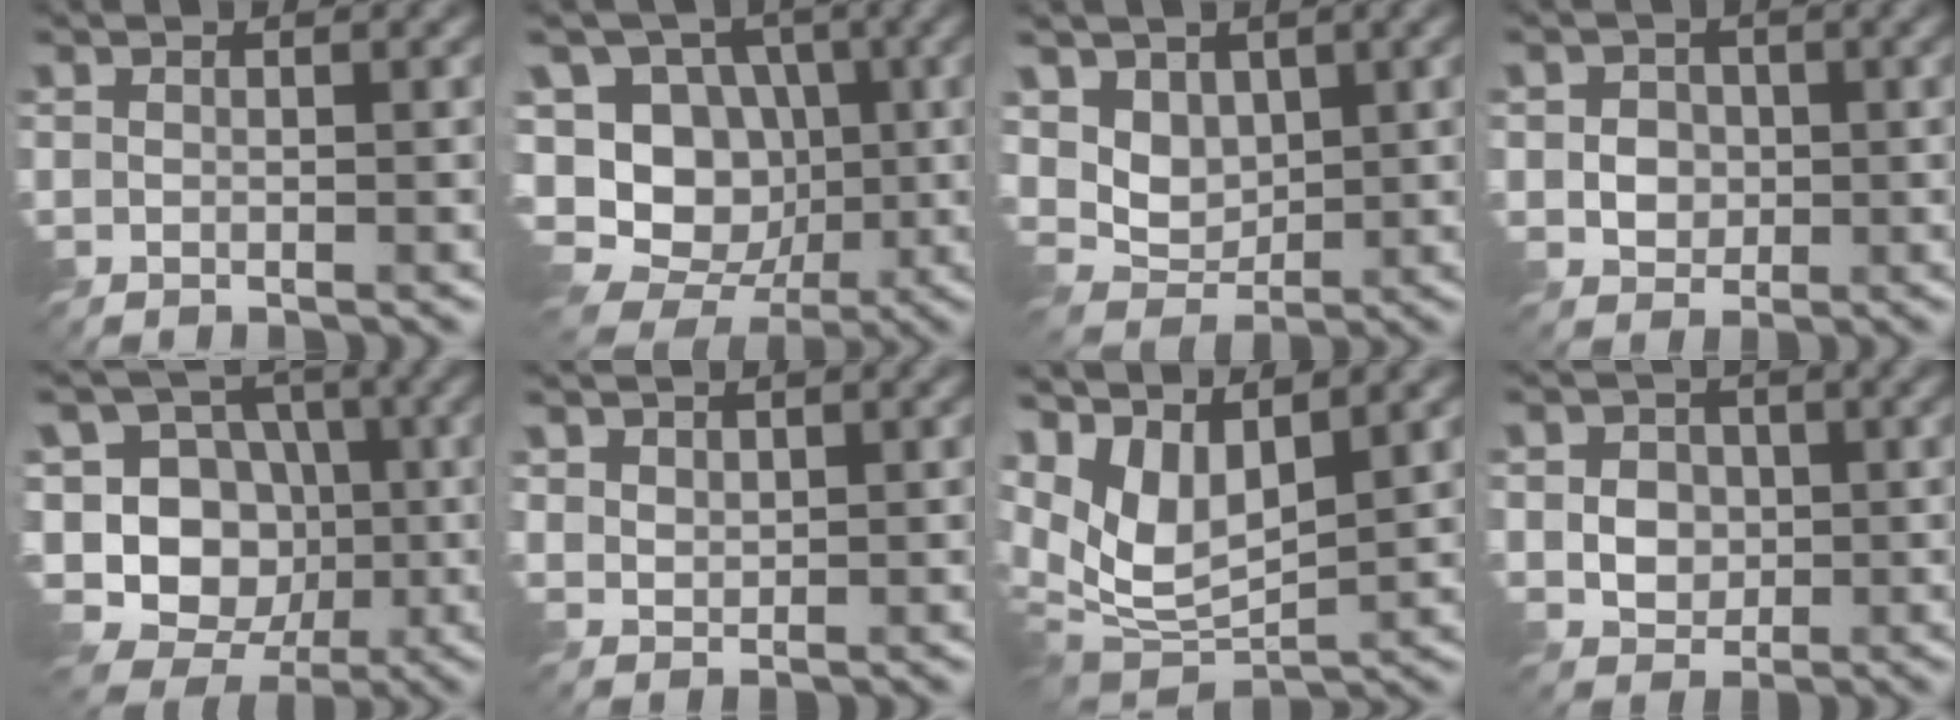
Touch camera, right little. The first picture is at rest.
{"total": 12.8, "force": [-1.3, 11.2, 6.0], "torque": [-0.147, 0.039, -0.044]}
{"total": 4.1, "force": [1.1, 3.2, 2.3], "torque": [-0.052, -0.009, 0.009]}
{"total": 3.4, "force": [0.0, 3.0, 1.7], "torque": [-0.032, 0.007, -0.002]}
{"total": 13.7, "force": [-1.5, 12.3, 5.9], "torque": [-0.154, 0.049, -0.048]}
{"total": 1.6, "force": [1.0, 1.1, 0.5], "torque": [-0.017, -0.004, 0.025]}
{"total": 8.2, "force": [2.7, 4.1, 6.5], "torque": [-0.139, -0.003, 0.046]}
{"total": 4.0, "force": [0.2, 3.4, 2.1], "torque": [-0.042, 0.008, 0.000]}